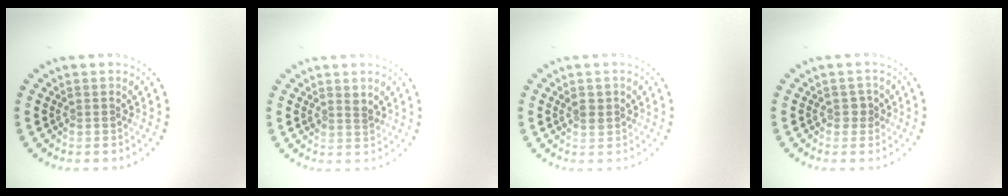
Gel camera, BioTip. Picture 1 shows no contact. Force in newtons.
{"total": 1.1, "press": 0.9, "slide": 0.7}
{"total": 1.5, "press": 1.3, "slide": 0.7}
{"total": 0.9, "press": 0.9, "slide": 0.2}